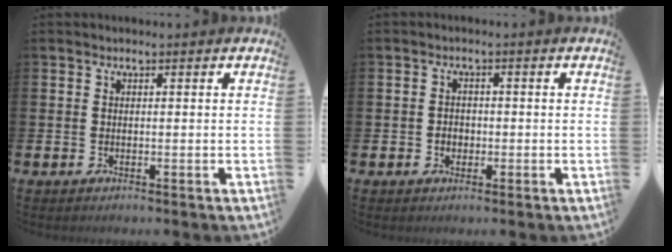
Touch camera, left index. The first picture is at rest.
{"total": 1.7, "force": [-0.5, 1.5, 0.7], "torque": [-0.007, 0.004, -0.014]}